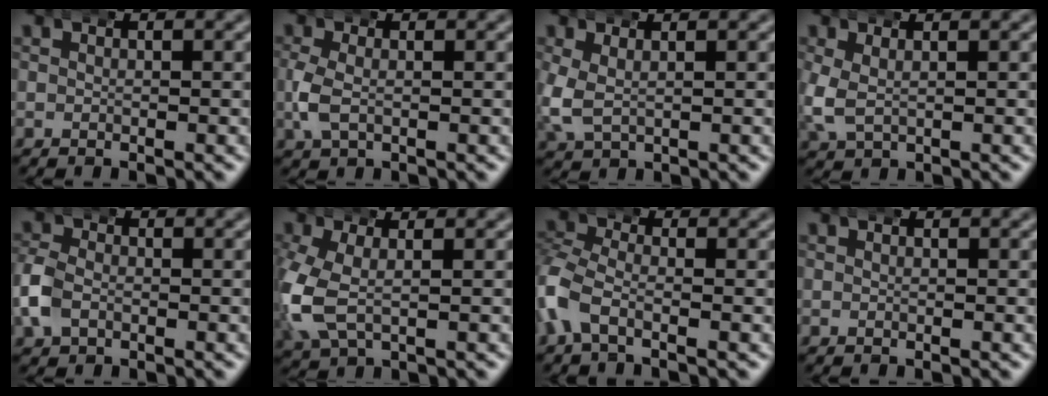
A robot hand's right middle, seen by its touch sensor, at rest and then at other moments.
{"total": 2.2, "force": [-0.3, 1.6, 1.4], "torque": [-0.046, -0.001, -0.004]}
{"total": 3.6, "force": [0.2, 2.9, 2.0], "torque": [-0.070, -0.011, 0.011]}
{"total": 3.3, "force": [0.3, 2.6, 2.0], "torque": [-0.067, -0.011, 0.014]}
{"total": 2.7, "force": [-0.9, 2.3, 1.1], "torque": [-0.050, -0.005, -0.013]}
{"total": 5.2, "force": [-0.7, 3.9, 3.3], "torque": [-0.117, -0.016, 0.000]}
{"total": 3.0, "force": [-1.7, 1.9, 1.6], "torque": [-0.073, -0.015, -0.027]}
{"total": 0.0}